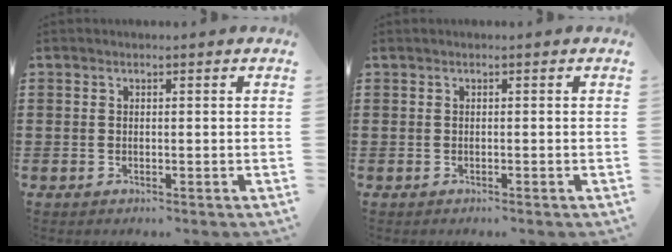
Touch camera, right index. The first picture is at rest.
{"total": 0.0}